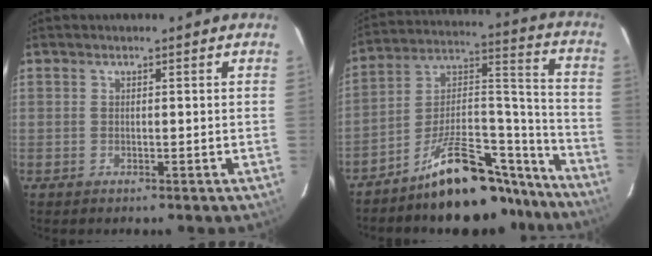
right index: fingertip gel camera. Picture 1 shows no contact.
{"total": 20.0, "force": [-16.2, 6.6, 9.6], "torque": [-0.142, 0.057, -0.240]}